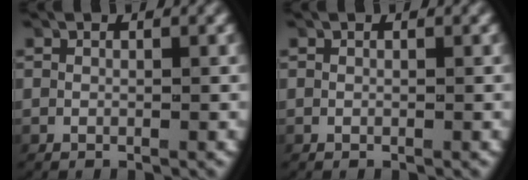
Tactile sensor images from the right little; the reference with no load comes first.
{"total": 0.0}